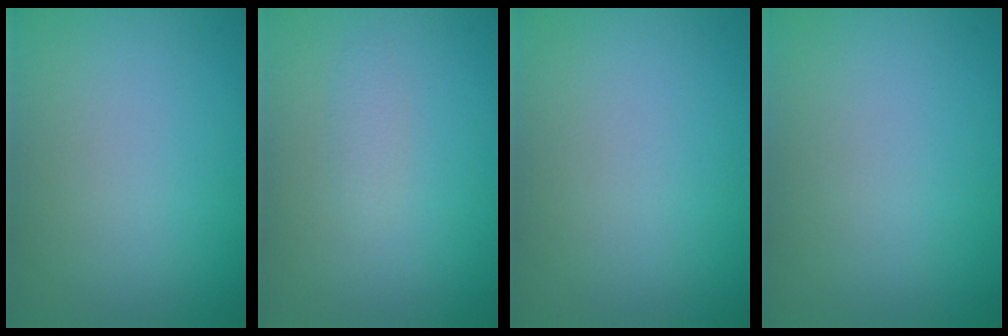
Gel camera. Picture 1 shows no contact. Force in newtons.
{"total": 0.8, "press": 0.8, "slide": 0.0}
{"total": 0.0}
{"total": 0.0}